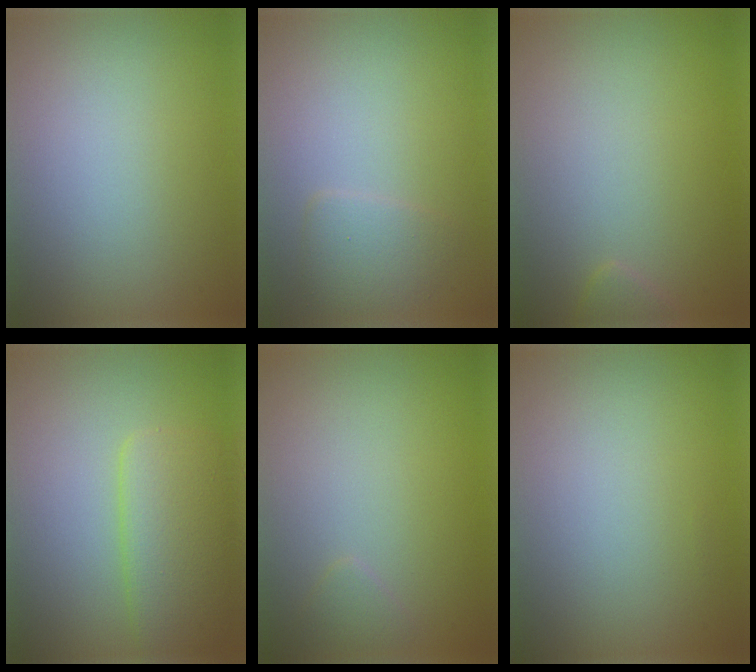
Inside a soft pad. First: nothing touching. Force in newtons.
{"total": 1.8, "press": 1.8, "slide": 0.1}
{"total": 0.7, "press": 0.7, "slide": 0.0}
{"total": 4.3, "press": 4.3, "slide": 0.0}
{"total": 0.8, "press": 0.8, "slide": 0.0}
{"total": 0.0}